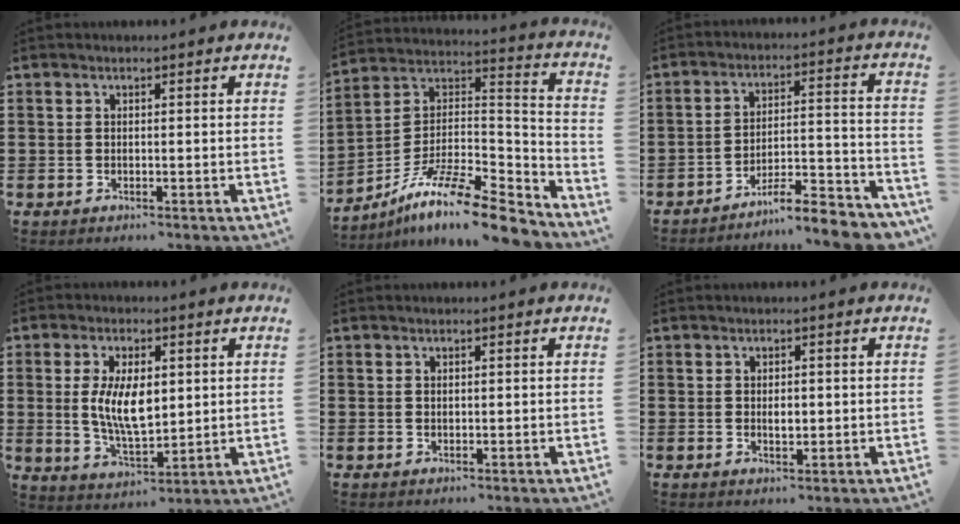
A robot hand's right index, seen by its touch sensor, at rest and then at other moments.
{"total": 12.8, "force": [-9.8, 2.8, 7.8], "torque": [-0.140, 0.018, -0.185]}
{"total": 7.3, "force": [-6.8, 0.5, 2.5], "torque": [-0.032, 0.005, -0.132]}
{"total": 9.0, "force": [1.0, 4.3, 7.8], "torque": [-0.156, 0.003, 0.015]}
{"total": 0.6, "force": [0.3, 0.5, 0.3], "torque": [-0.007, 0.003, 0.005]}
{"total": 2.1, "force": [0.1, 1.0, 1.8], "torque": [-0.035, 0.004, 0.001]}